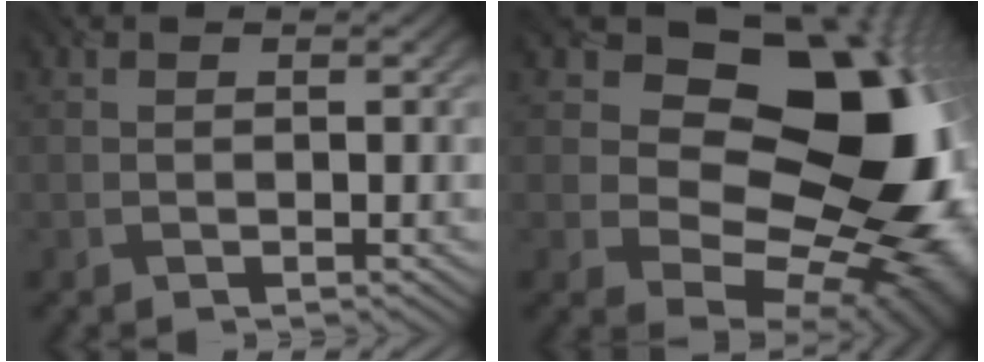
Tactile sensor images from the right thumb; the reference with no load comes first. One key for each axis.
{"total": 18.3, "fx": 3.6, "fy": 13.8, "fz": 11.5, "tx": -0.136, "ty": 0.000, "tz": 0.071}